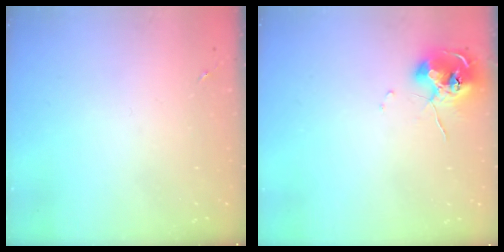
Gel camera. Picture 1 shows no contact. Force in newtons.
{"total": 10.1, "press": 10.0, "slide": 0.9}